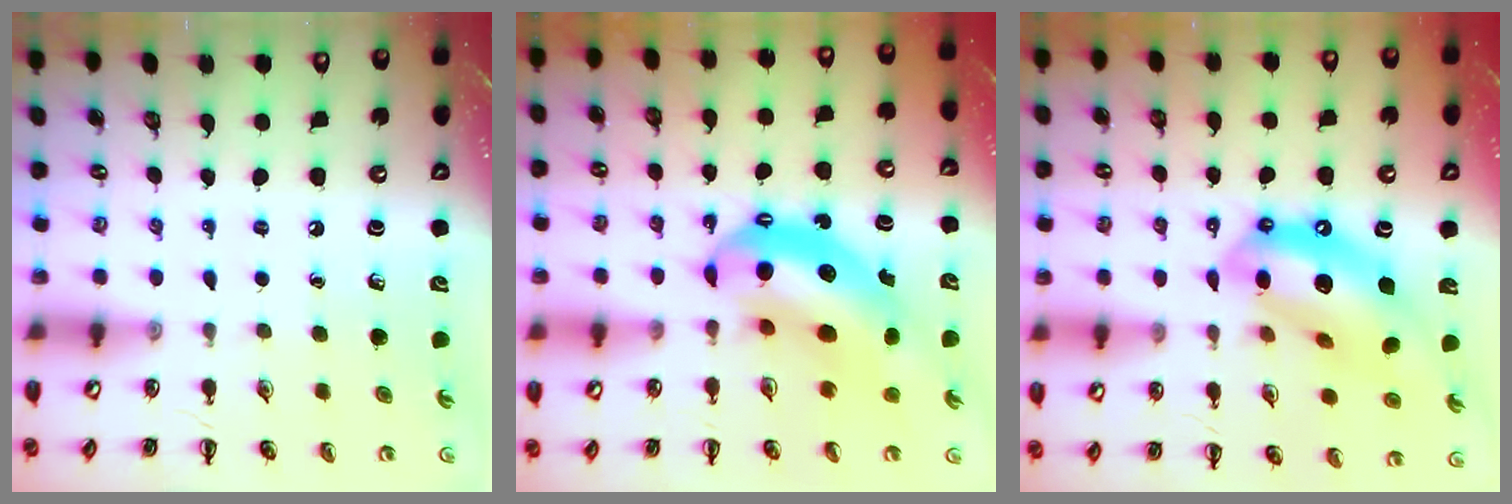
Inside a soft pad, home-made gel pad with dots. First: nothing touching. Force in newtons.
{"total": 13.7, "press": 13.1, "slide": 3.9}
{"total": 16.6, "press": 16.0, "slide": 4.4}